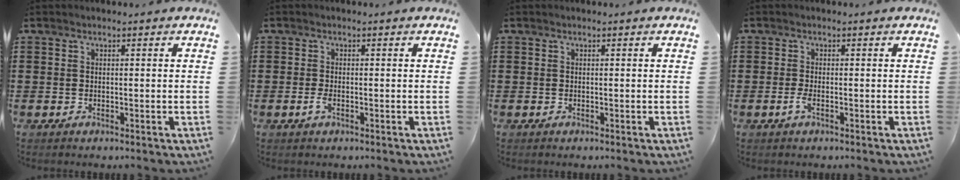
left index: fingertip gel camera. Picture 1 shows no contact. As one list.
[{"total": 1.6, "force": [-0.6, 0.5, 1.4], "torque": [-0.042, -0.008, -0.014]}, {"total": 0.0}, {"total": 1.7, "force": [-0.6, 0.2, 1.5], "torque": [-0.043, -0.006, -0.016]}]